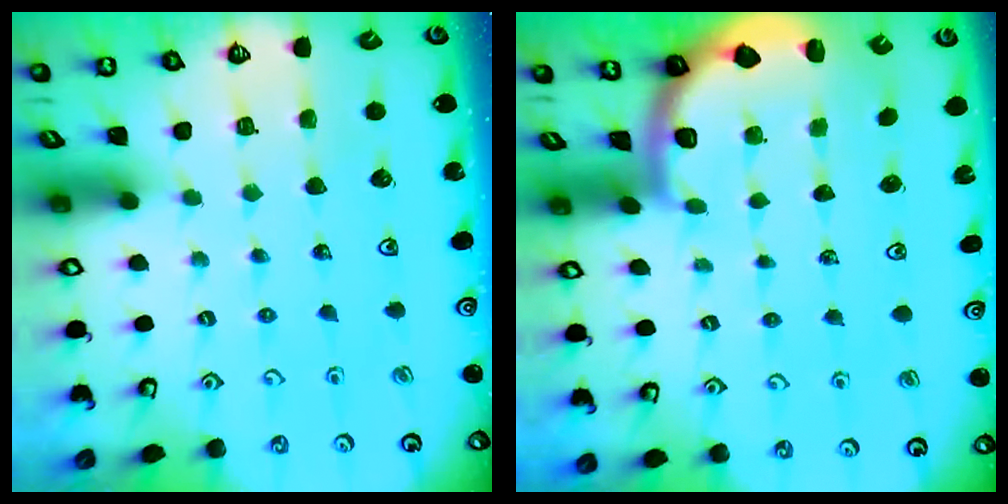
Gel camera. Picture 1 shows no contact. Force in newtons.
{"total": 1.9, "press": 1.8, "slide": 0.5}